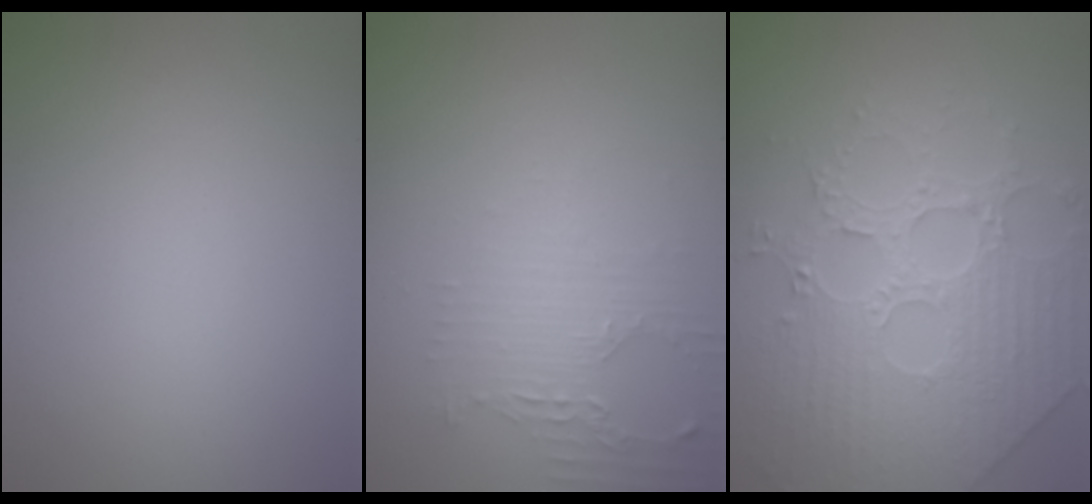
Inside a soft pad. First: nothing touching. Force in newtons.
{"total": 2.2, "press": 2.1, "slide": 0.6}
{"total": 4.9, "press": 4.9, "slide": 0.4}